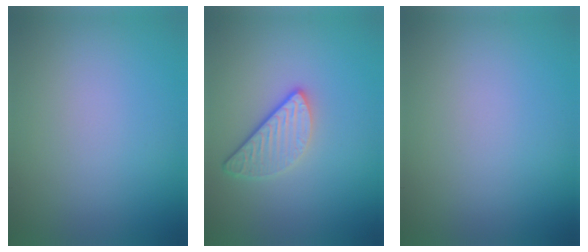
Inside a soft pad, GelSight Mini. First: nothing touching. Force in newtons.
{"total": 2.9, "press": 2.3, "slide": 1.7}
{"total": 0.0}